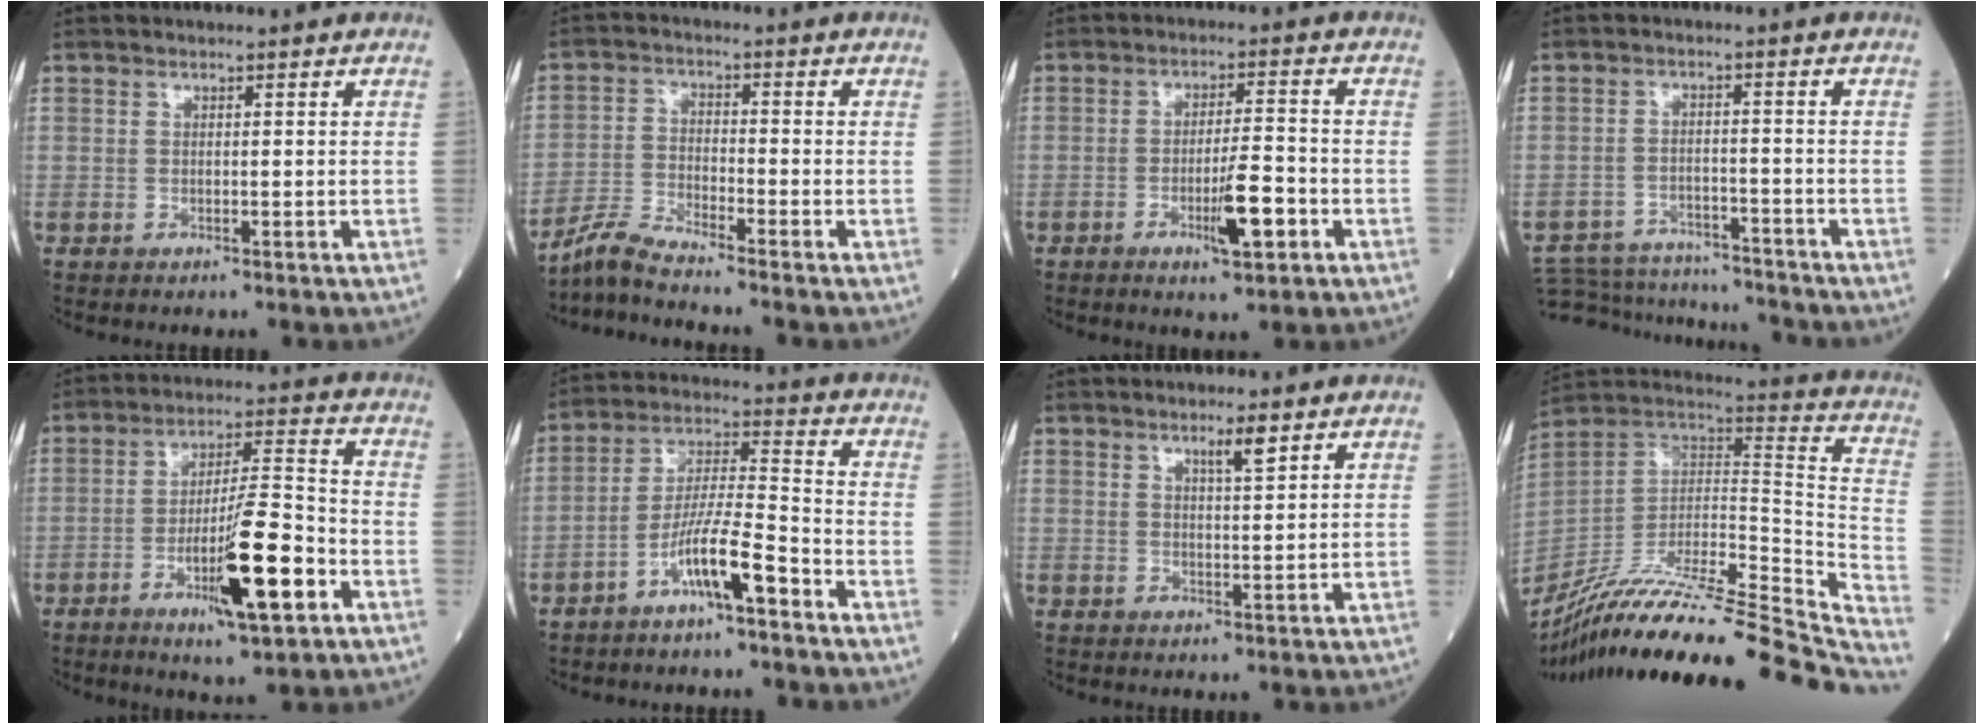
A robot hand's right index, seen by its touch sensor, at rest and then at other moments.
{"total": 5.2, "force": [-4.9, -1.2, 1.3], "torque": [-0.035, -0.019, -0.099]}
{"total": 6.6, "force": [-2.6, 0.8, 6.0], "torque": [-0.103, -0.004, -0.040]}
{"total": 12.5, "force": [-12.1, 2.3, 2.2], "torque": [-0.040, 0.010, -0.176]}
{"total": 13.1, "force": [-5.0, 1.5, 12.0], "torque": [-0.206, -0.007, -0.080]}
{"total": 8.7, "force": [-5.2, 0.5, 7.0], "torque": [-0.138, 0.007, -0.095]}
{"total": 2.7, "force": [1.8, 0.0, 2.0], "torque": [-0.040, -0.001, 0.034]}
{"total": 38.9, "force": [-32.7, 3.4, 20.8], "torque": [-0.267, -0.060, -0.480]}